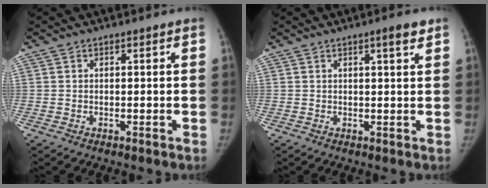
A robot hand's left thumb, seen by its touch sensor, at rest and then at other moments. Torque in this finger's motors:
{"motor_torque": [0.35, -0.27, 0.22, -0.13, 0.09]}